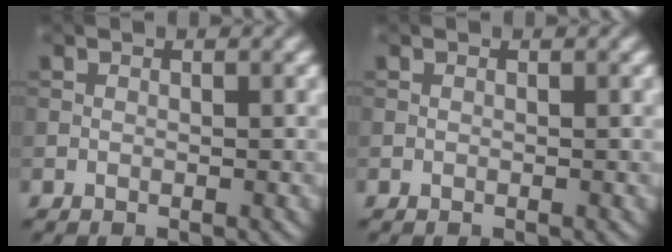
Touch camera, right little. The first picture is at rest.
{"total": 0.0}